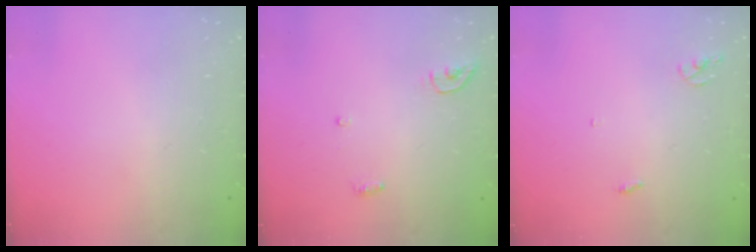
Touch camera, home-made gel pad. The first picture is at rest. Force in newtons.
{"total": 3.9, "press": 3.8, "slide": 0.3}
{"total": 2.6, "press": 2.6, "slide": 0.2}